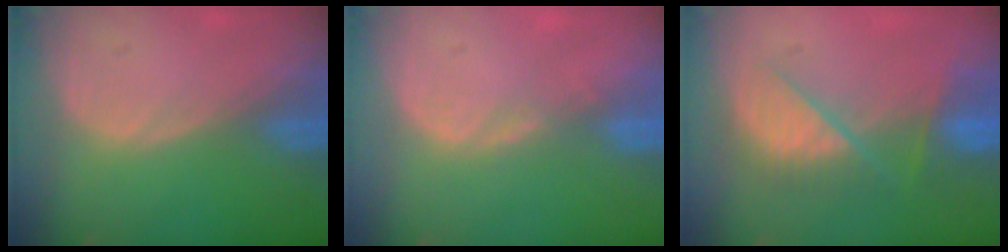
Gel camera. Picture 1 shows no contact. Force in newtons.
{"total": 1.9, "press": 1.5, "slide": 1.1}
{"total": 7.3, "press": 7.3, "slide": 0.5}